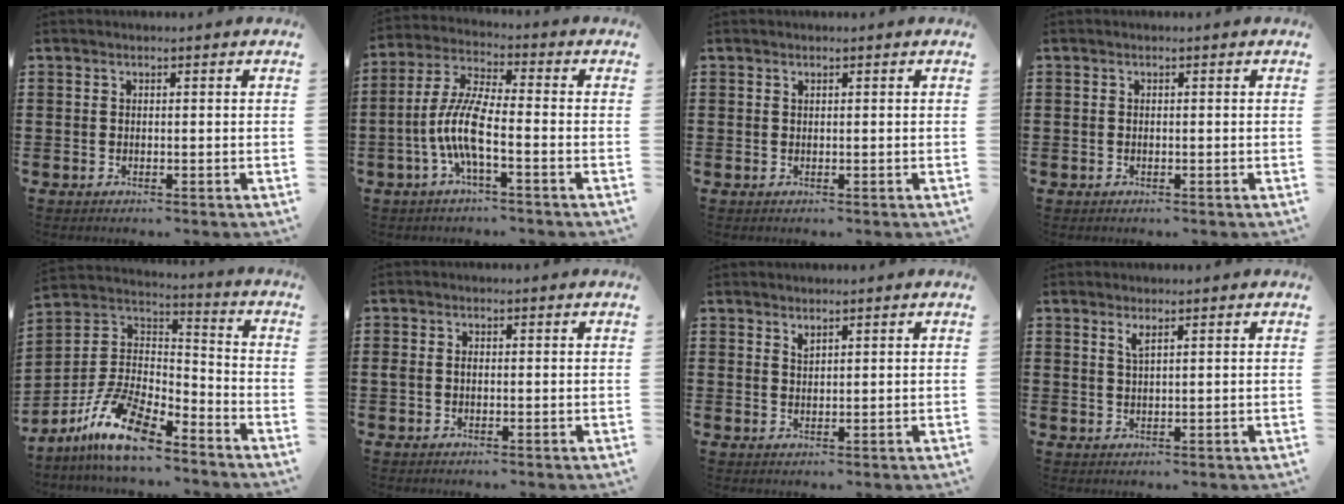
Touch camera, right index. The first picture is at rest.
{"total": 8.3, "force": [-2.7, 1.9, 7.7], "torque": [-0.186, -0.017, -0.059]}
{"total": 0.0}
{"total": 0.0}
{"total": 12.7, "force": [-9.2, 4.0, 7.8], "torque": [-0.176, 0.023, -0.183]}
{"total": 1.2, "force": [-0.2, 0.8, 0.9], "torque": [-0.018, 0.004, -0.004]}
{"total": 1.2, "force": [1.1, 0.3, 0.4], "torque": [-0.008, 0.000, 0.021]}
{"total": 1.8, "force": [1.2, 0.2, 1.3], "torque": [-0.028, 0.001, 0.020]}